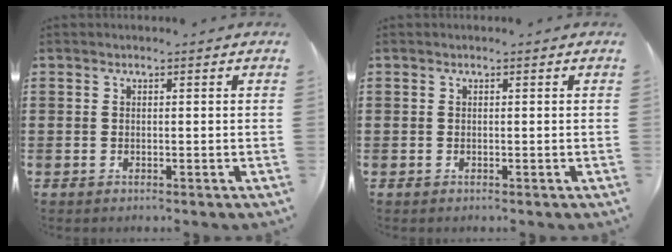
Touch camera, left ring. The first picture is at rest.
{"total": 0.0}